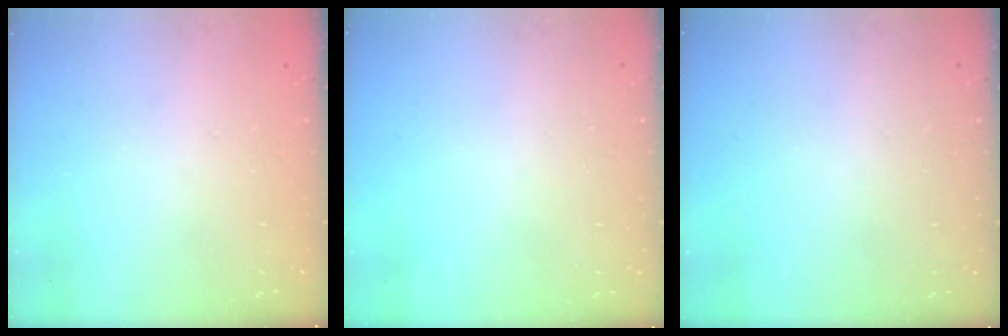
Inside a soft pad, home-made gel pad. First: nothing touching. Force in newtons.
{"total": 0.0}
{"total": 0.0}